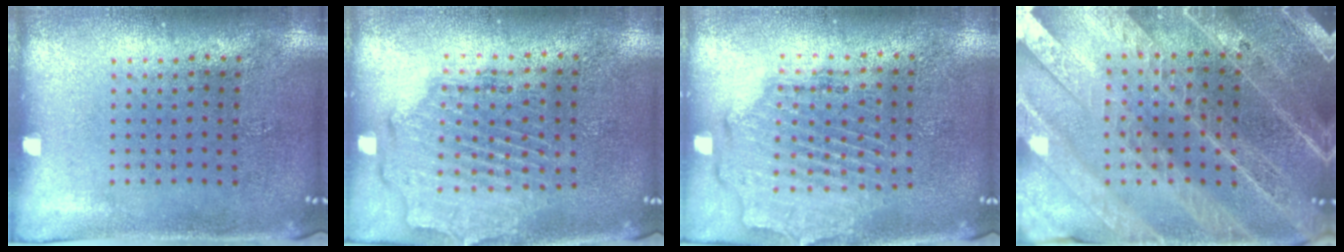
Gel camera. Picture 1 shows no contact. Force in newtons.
{"total": 1.9, "press": 1.7, "slide": 0.7}
{"total": 1.9, "press": 1.7, "slide": 0.7}
{"total": 4.4, "press": 4.0, "slide": 2.0}